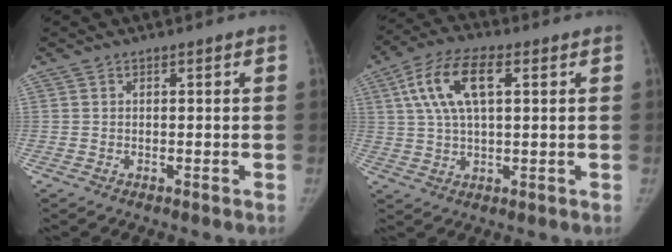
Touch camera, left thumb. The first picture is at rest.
{"total": 11.5, "force": [3.6, 5.0, 9.7], "torque": [-0.191, 0.010, 0.063]}